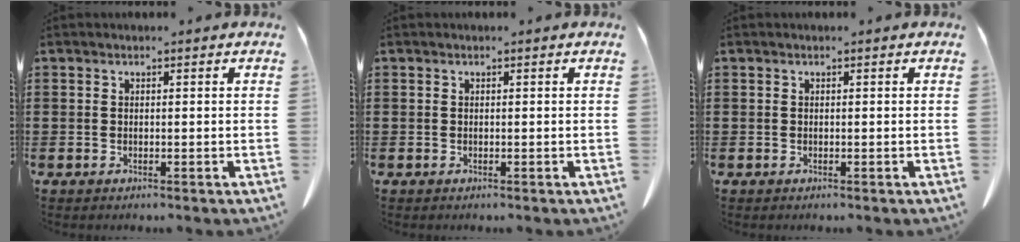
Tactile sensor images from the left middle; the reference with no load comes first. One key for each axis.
{"total": 0.0}
{"total": 0.0}